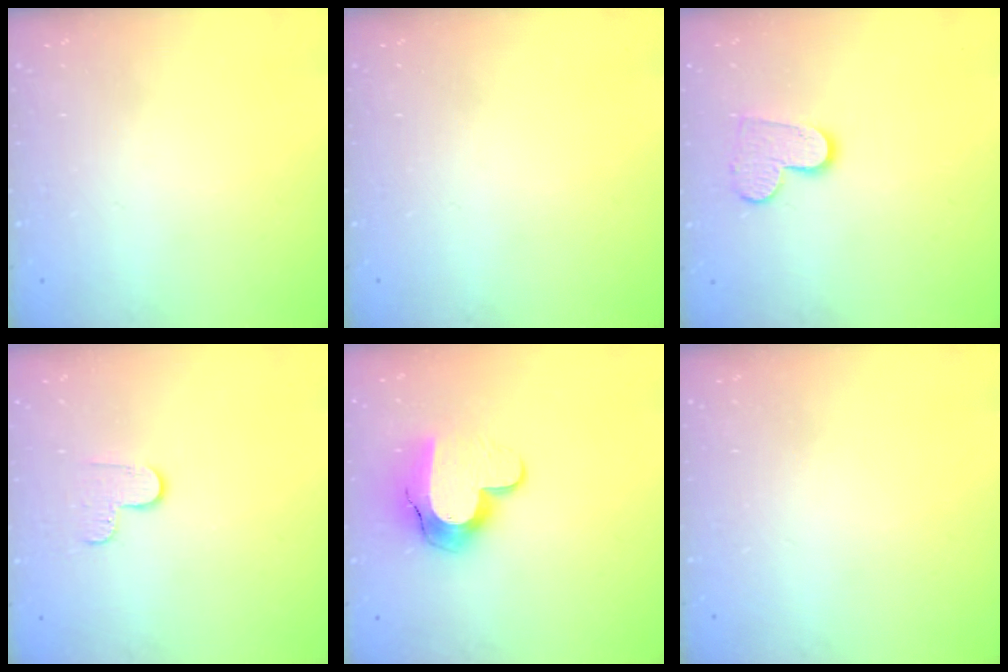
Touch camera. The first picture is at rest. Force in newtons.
{"total": 0.0}
{"total": 9.9, "press": 9.8, "slide": 0.7}
{"total": 5.4, "press": 5.4, "slide": 0.5}
{"total": 12.7, "press": 12.7, "slide": 0.9}
{"total": 0.0}